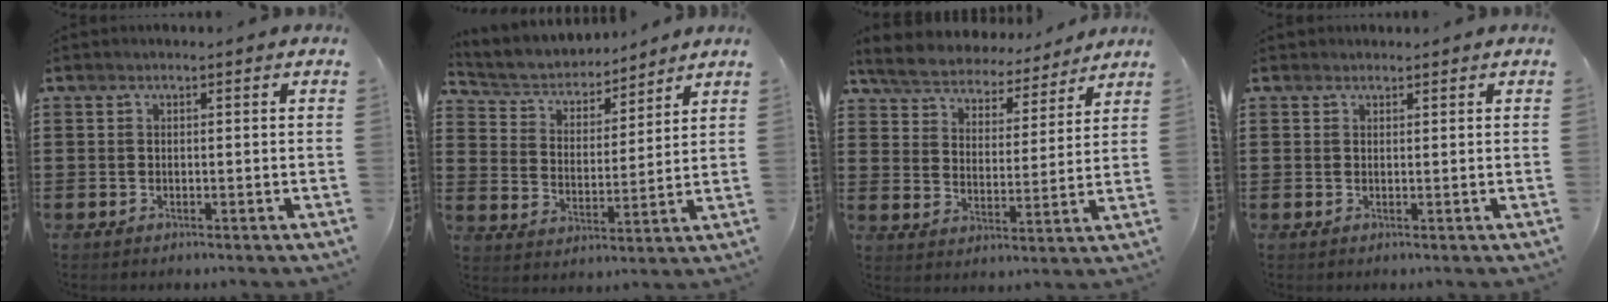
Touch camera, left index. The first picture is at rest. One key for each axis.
{"total": 4.4, "fx": 4.2, "fy": 1.3, "fz": 0.2, "tx": -0.033, "ty": -0.029, "tz": 0.068}
{"total": 5.8, "fx": 5.7, "fy": 0.6, "fz": 0.6, "tx": -0.043, "ty": -0.040, "tz": 0.098}
{"total": 0.8, "fx": 0.7, "fy": 0.4, "fz": 0.0, "tx": -0.001, "ty": 0.002, "tz": 0.014}